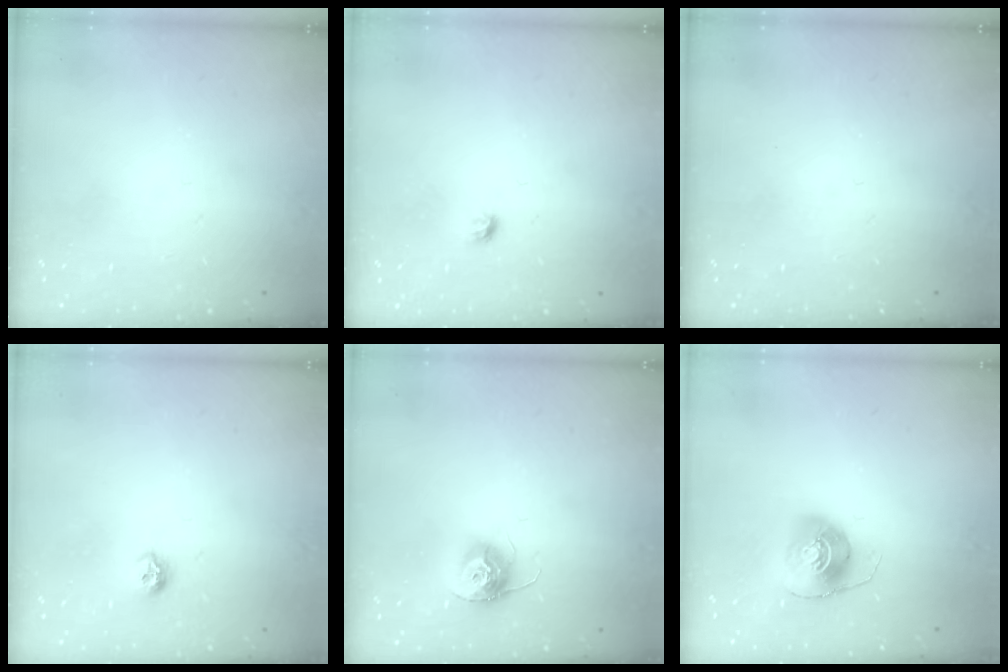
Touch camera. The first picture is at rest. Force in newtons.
{"total": 3.9, "press": 3.8, "slide": 0.9}
{"total": 0.0}
{"total": 7.2, "press": 7.2, "slide": 1.0}
{"total": 11.2, "press": 11.2, "slide": 0.7}
{"total": 8.8, "press": 8.8, "slide": 0.1}